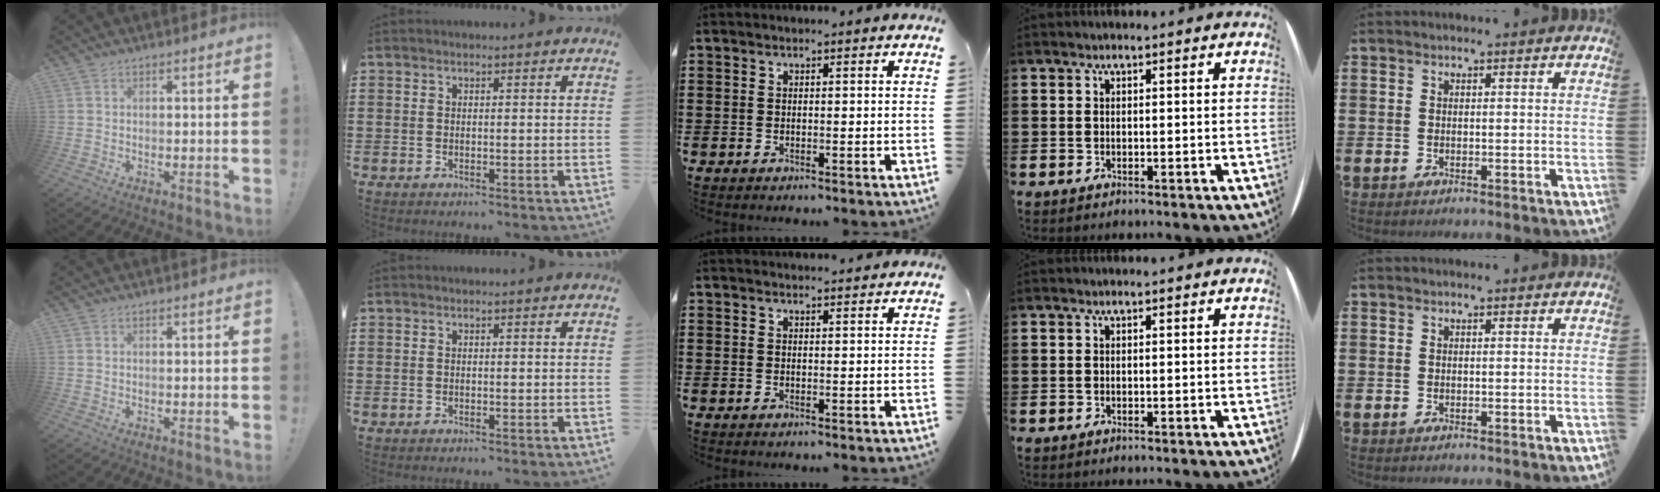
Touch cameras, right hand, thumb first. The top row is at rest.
{"middle": {"total": 1.3, "force": [1.3, 0.1, 0.2], "torque": [0.002, -0.003, 0.022]}}